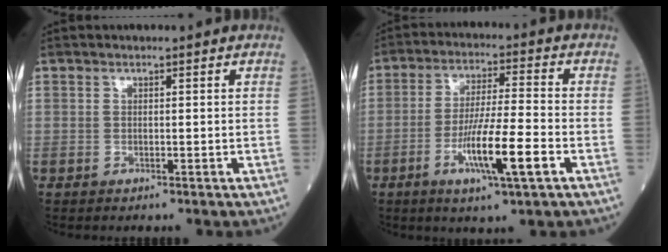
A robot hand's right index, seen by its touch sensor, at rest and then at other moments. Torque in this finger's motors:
{"motor_torque": [1.63, -0.50, 0.77, 0.21]}